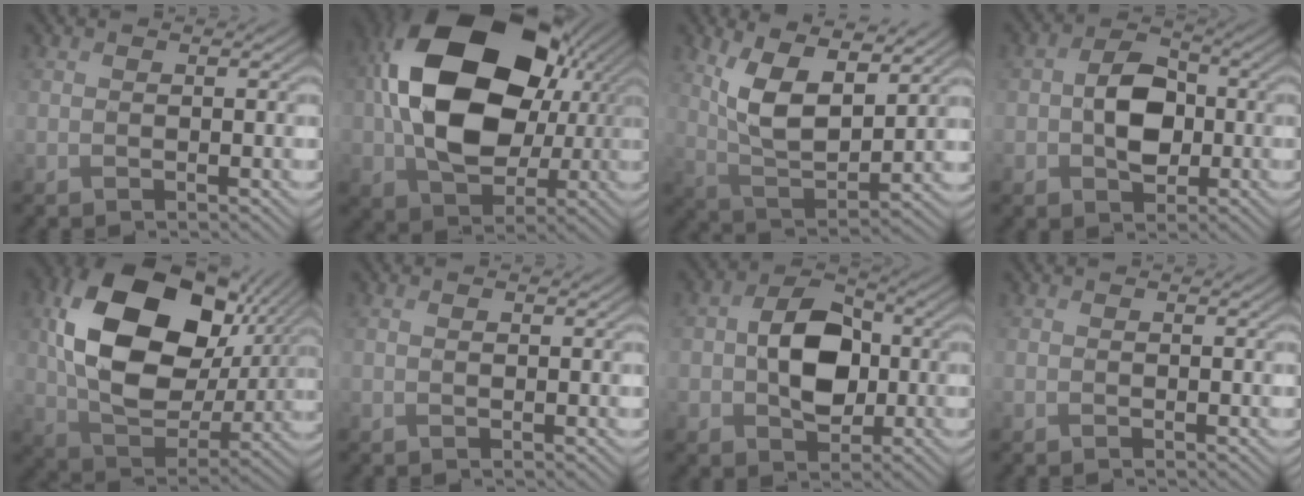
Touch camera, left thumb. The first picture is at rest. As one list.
[{"total": 18.8, "force": [2.7, 13.4, 12.9], "torque": [-0.243, -0.016, 0.064]}, {"total": 10.5, "force": [4.5, 4.7, 8.2], "torque": [-0.177, -0.009, 0.090]}, {"total": 6.4, "force": [-1.0, 4.8, 4.2], "torque": [-0.074, 0.001, -0.022]}, {"total": 18.2, "force": [4.6, 12.6, 12.3], "torque": [-0.265, -0.009, 0.100]}, {"total": 0.8, "force": [0.3, 0.3, 0.7], "torque": [-0.014, -0.003, 0.009]}, {"total": 8.2, "force": [-0.5, 6.1, 5.5], "torque": [-0.102, 0.002, -0.015]}, {"total": 0.0}]